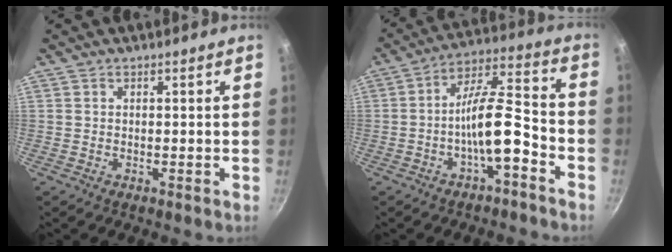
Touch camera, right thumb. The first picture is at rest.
{"total": 11.3, "force": [-4.8, 3.4, 9.7], "torque": [-0.163, 0.053, -0.084]}